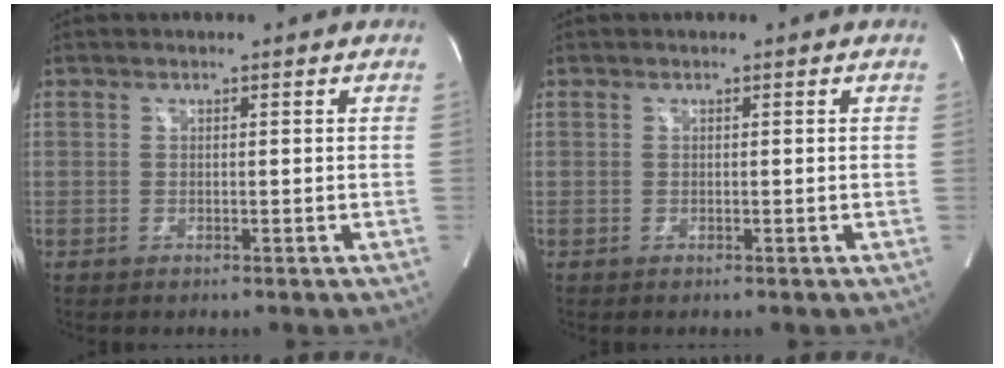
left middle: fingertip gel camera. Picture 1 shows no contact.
{"total": 0.0}